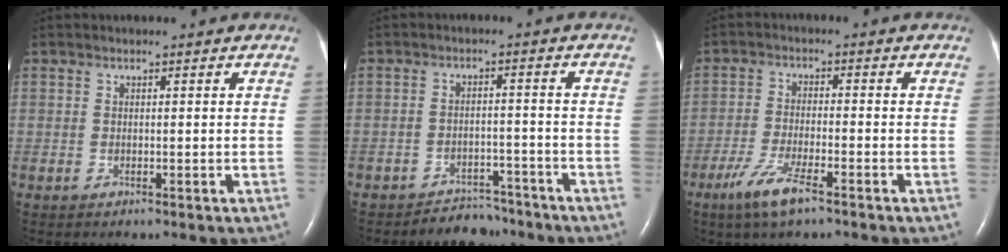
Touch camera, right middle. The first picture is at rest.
{"total": 5.0, "force": [-4.6, 2.1, -0.3], "torque": [0.006, 0.010, -0.071]}
{"total": 6.5, "force": [-4.2, 1.0, 4.9], "torque": [-0.110, -0.011, -0.077]}